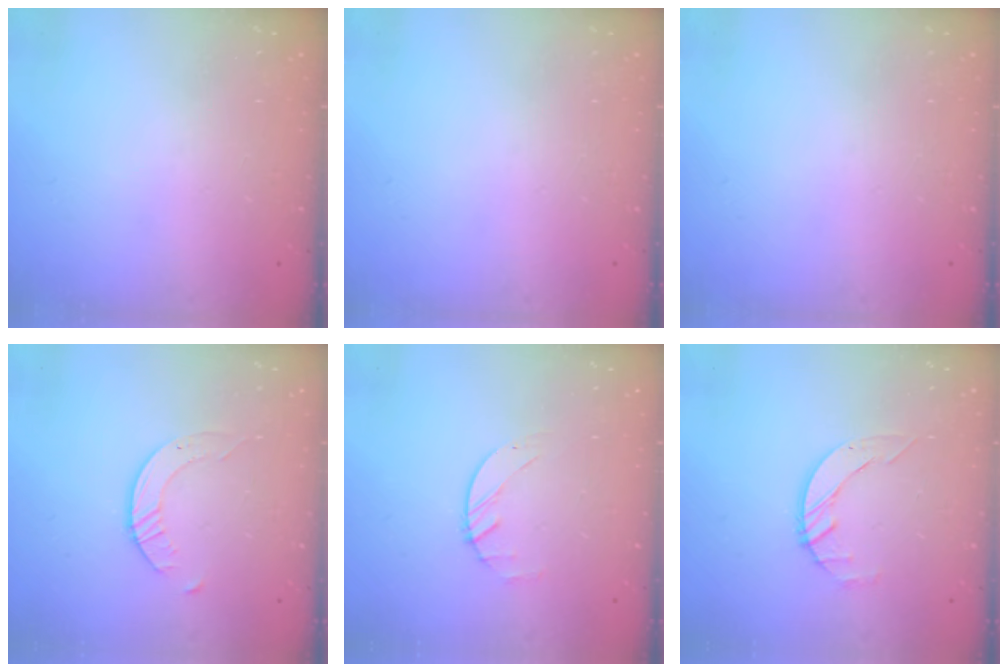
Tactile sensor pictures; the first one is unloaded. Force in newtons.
{"total": 0.0}
{"total": 0.0}
{"total": 2.7, "press": 2.7, "slide": 0.3}
{"total": 1.4, "press": 1.3, "slide": 0.2}
{"total": 2.7, "press": 2.7, "slide": 0.3}